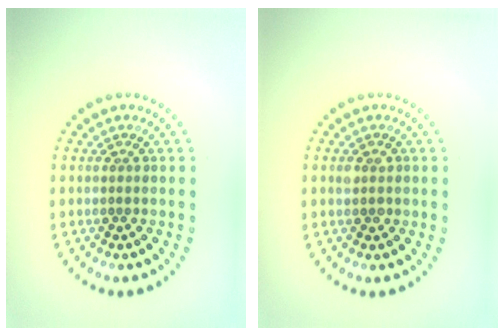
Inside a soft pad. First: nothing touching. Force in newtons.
{"total": 1.2, "press": 1.1, "slide": 0.3}